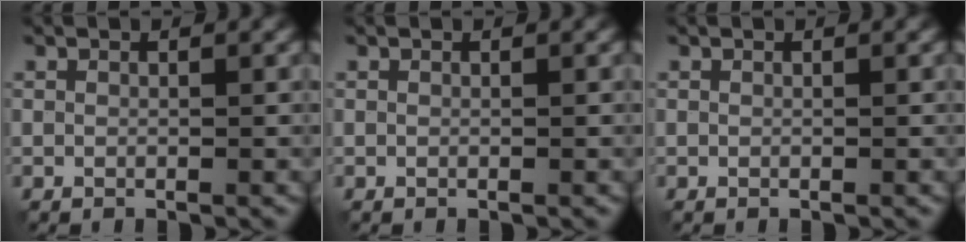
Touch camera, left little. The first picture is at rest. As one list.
[{"total": 0.0}, {"total": 0.0}]